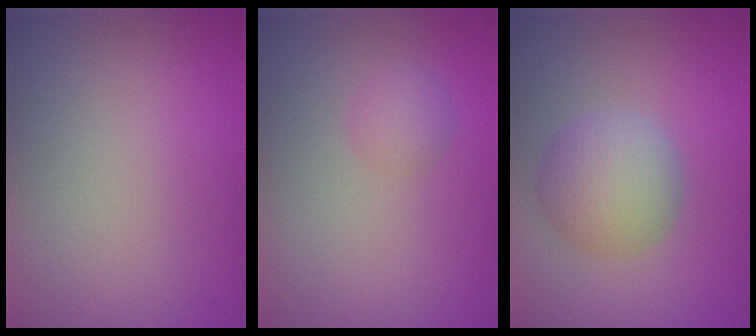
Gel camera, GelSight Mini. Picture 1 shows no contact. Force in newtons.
{"total": 1.5, "press": 1.5, "slide": 0.0}
{"total": 4.7, "press": 4.7, "slide": 0.1}